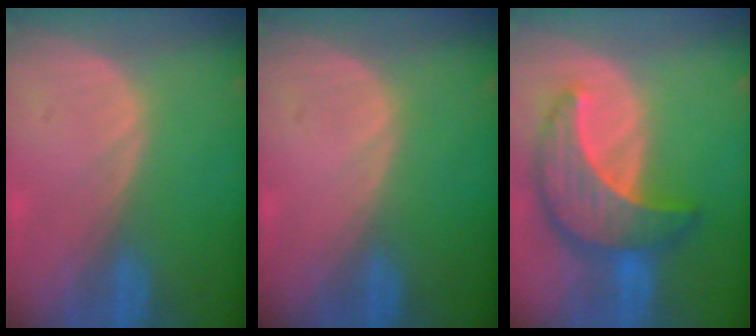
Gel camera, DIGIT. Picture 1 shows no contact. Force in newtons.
{"total": 0.0}
{"total": 10.0, "press": 10.0, "slide": 0.7}